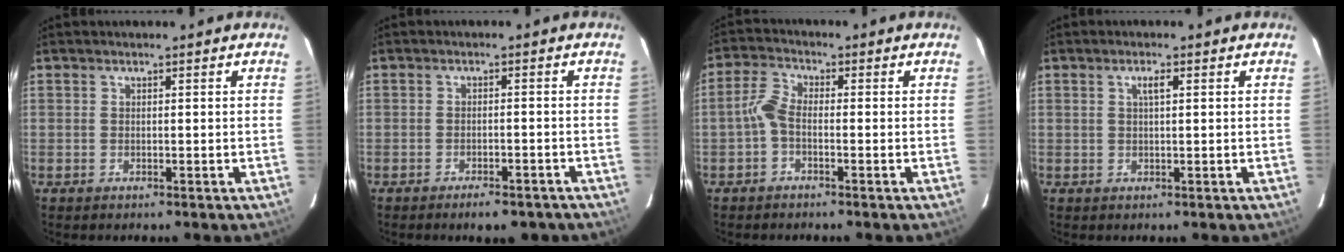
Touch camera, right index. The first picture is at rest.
{"total": 6.2, "force": [-4.9, 2.2, 3.1], "torque": [-0.059, -0.002, -0.060]}
{"total": 3.3, "force": [-1.4, 1.5, 2.6], "torque": [-0.065, 0.012, -0.033]}
{"total": 1.7, "force": [0.6, 0.4, 1.6], "torque": [-0.028, 0.004, 0.010]}